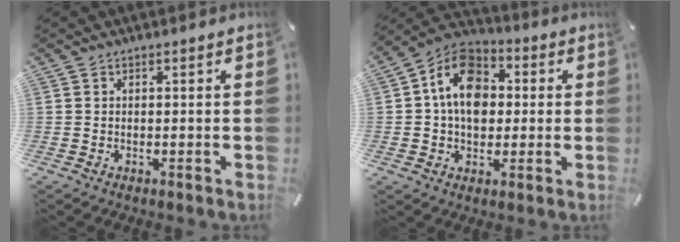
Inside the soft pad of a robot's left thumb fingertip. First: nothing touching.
{"total": 12.7, "force": [0.4, 9.9, 7.9], "torque": [-0.141, 0.013, 0.003]}